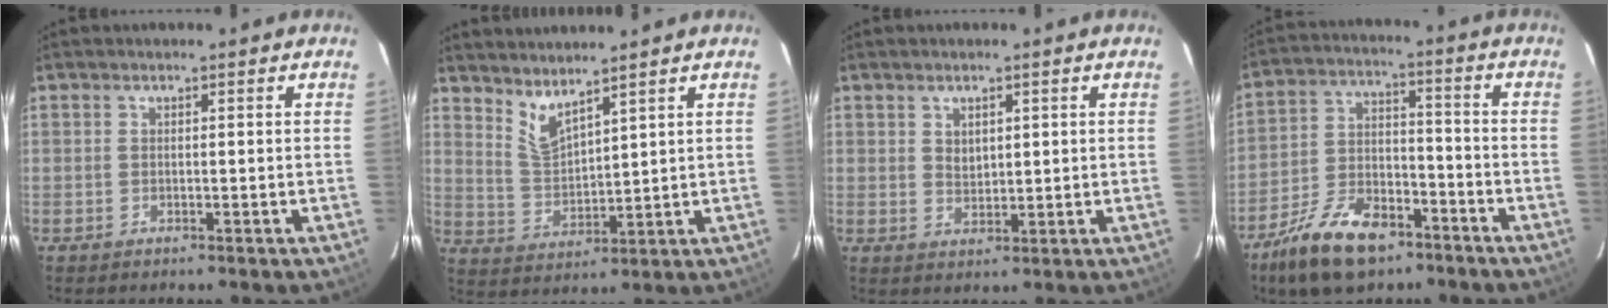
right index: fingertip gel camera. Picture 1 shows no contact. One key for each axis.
{"total": 5.7, "fx": 4.8, "fy": 1.2, "fz": 3.0, "tx": -0.057, "ty": -0.009, "tz": 0.099}
{"total": 2.8, "fx": 1.1, "fy": 1.9, "fz": 1.6, "tx": -0.022, "ty": 0.002, "tz": 0.021}
{"total": 15.6, "fx": -10.6, "fy": 7.4, "fz": 8.8, "tx": -0.191, "ty": -0.006, "tz": -0.183}